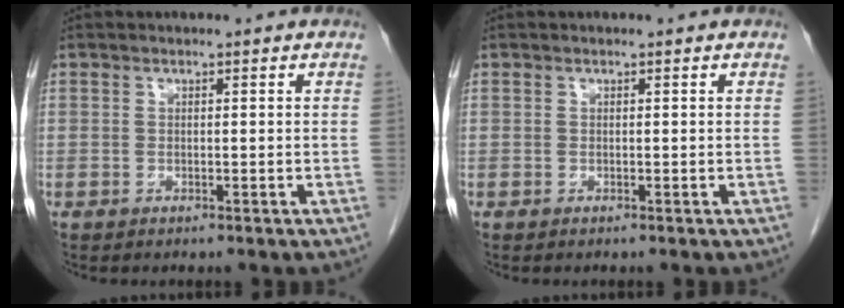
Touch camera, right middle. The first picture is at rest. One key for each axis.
{"total": 0.0}